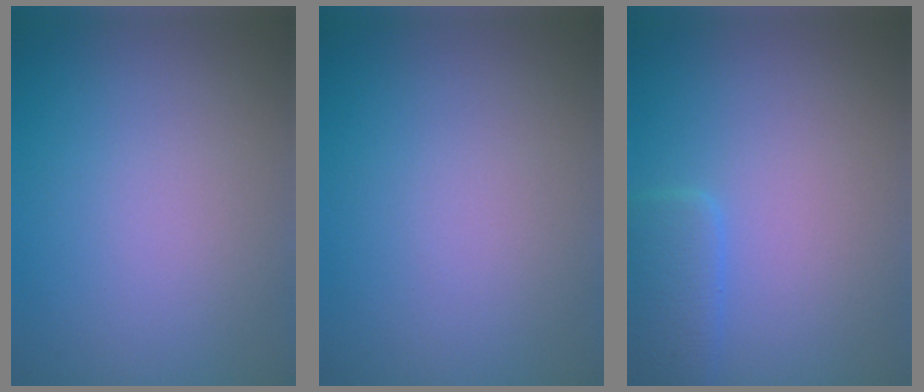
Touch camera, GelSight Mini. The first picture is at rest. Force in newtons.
{"total": 0.0}
{"total": 2.7, "press": 2.7, "slide": 0.1}